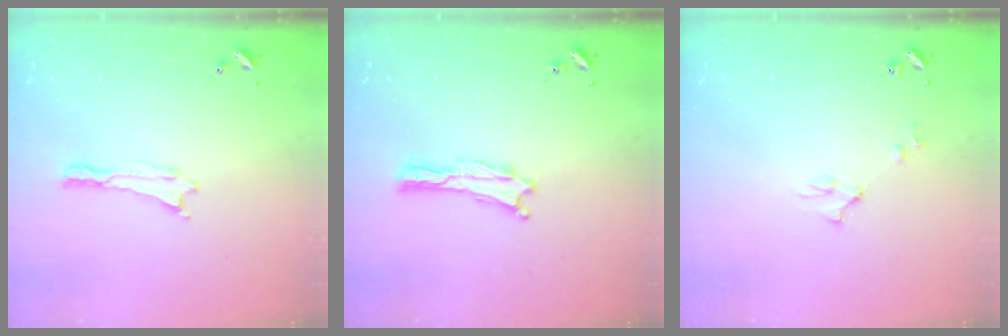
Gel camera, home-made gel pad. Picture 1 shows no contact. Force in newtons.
{"total": 0.0}
{"total": 3.1, "press": 3.1, "slide": 0.3}